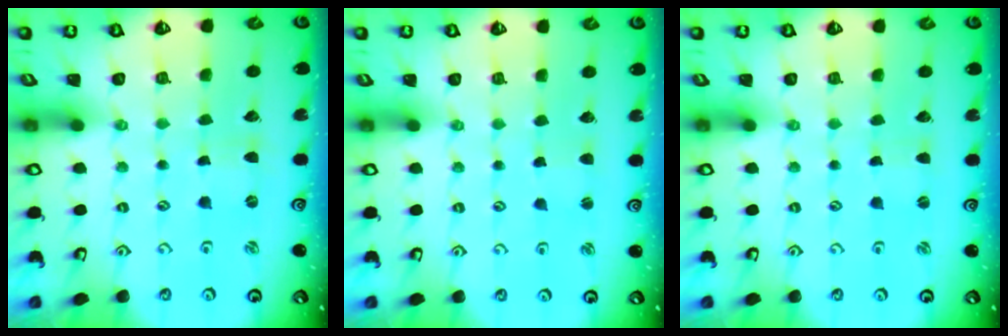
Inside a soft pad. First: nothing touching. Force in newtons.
{"total": 1.8, "press": 1.8, "slide": 0.2}
{"total": 0.7, "press": 0.6, "slide": 0.1}